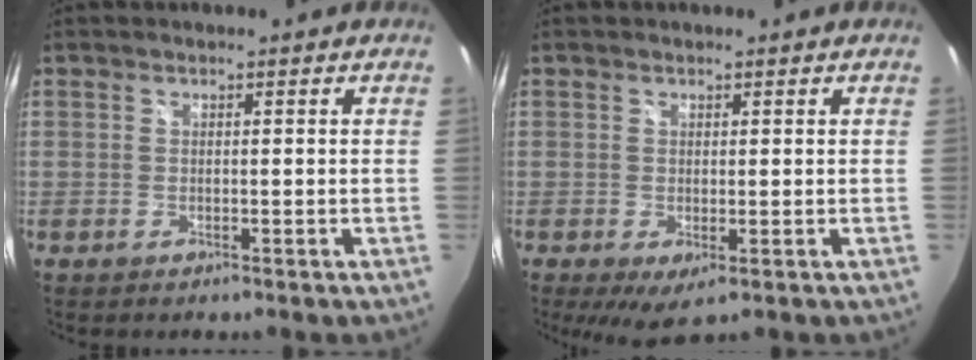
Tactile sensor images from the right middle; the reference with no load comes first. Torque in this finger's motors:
{"motor_torque": [1.07, -1.05, 0.18, 0.03]}